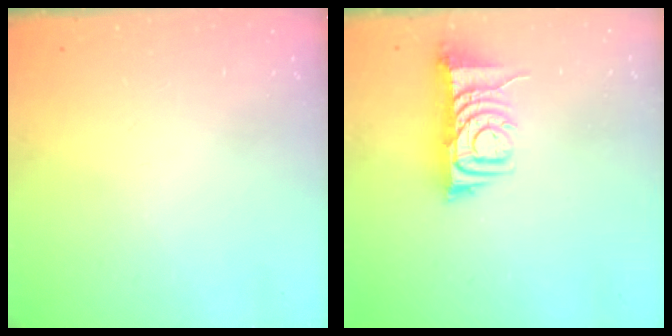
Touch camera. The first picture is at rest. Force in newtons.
{"total": 7.9, "press": 7.9, "slide": 1.0}